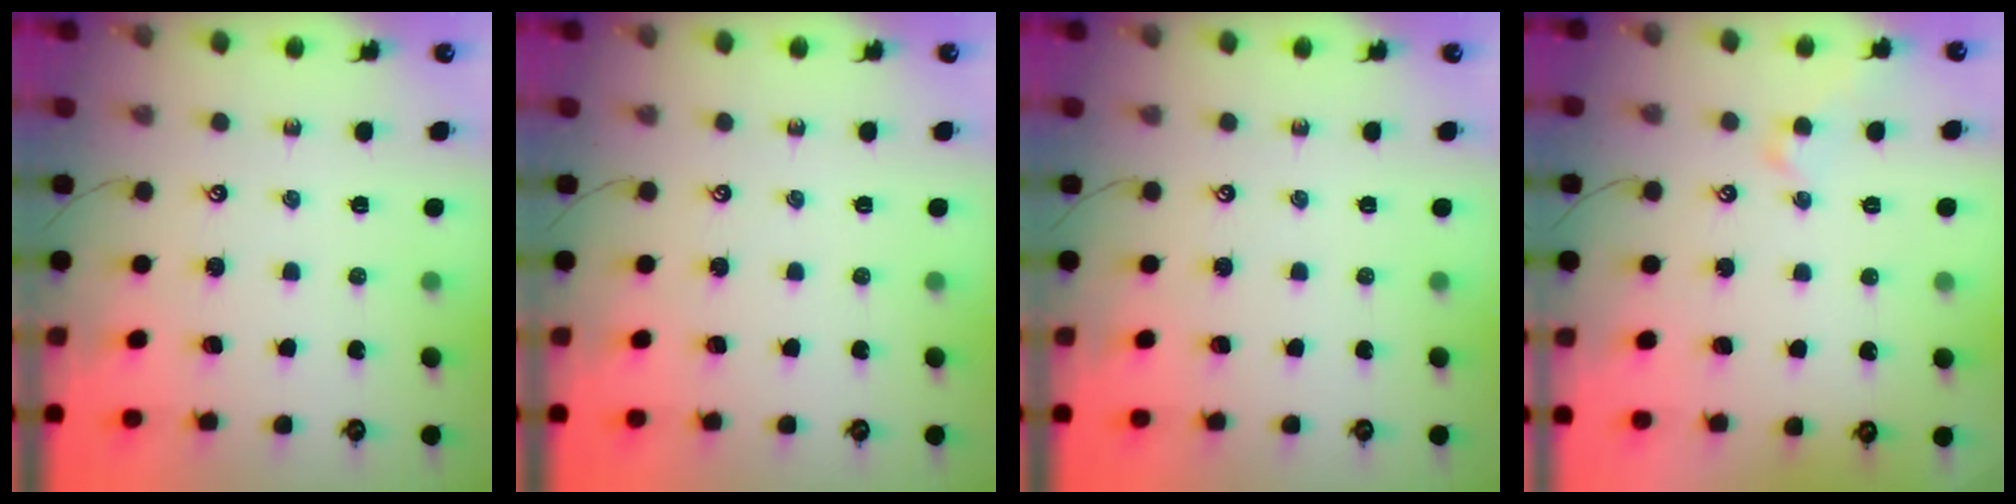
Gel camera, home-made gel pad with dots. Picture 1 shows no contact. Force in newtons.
{"total": 0.0}
{"total": 0.0}
{"total": 1.6, "press": 1.3, "slide": 0.8}